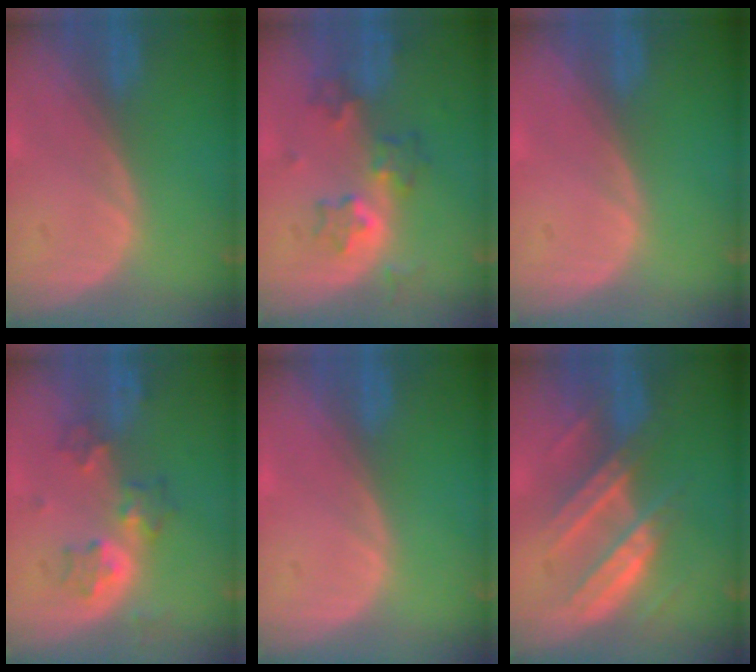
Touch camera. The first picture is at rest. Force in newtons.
{"total": 6.0, "press": 5.7, "slide": 1.8}
{"total": 0.0}
{"total": 5.4, "press": 5.1, "slide": 1.5}
{"total": 0.0}
{"total": 7.3, "press": 7.3, "slide": 0.1}